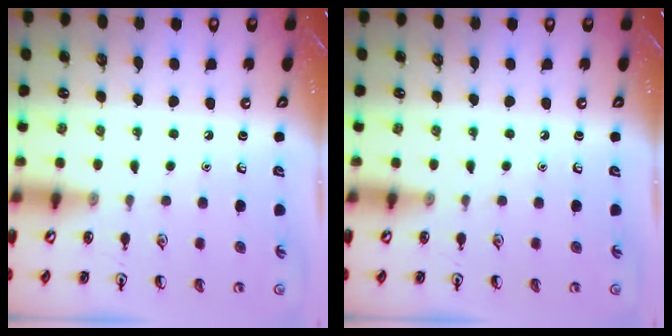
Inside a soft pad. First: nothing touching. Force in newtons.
{"total": 0.0}